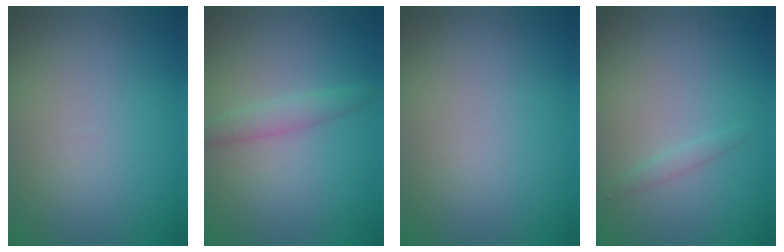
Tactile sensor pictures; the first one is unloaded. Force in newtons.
{"total": 1.7, "press": 1.7, "slide": 0.0}
{"total": 0.0}
{"total": 0.8, "press": 0.8, "slide": 0.0}